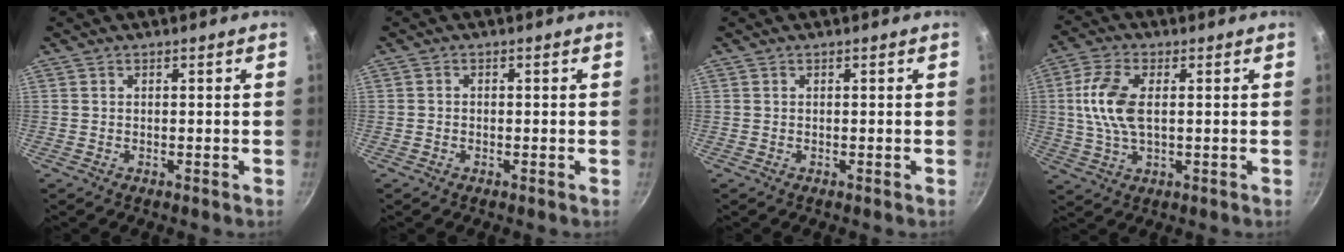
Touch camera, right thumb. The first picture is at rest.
{"total": 0.6, "force": [-0.2, 0.5, 0.3], "torque": [-0.006, 0.003, -0.005]}
{"total": 0.0}
{"total": 9.6, "force": [1.1, 5.0, 8.1], "torque": [-0.167, 0.007, 0.015]}